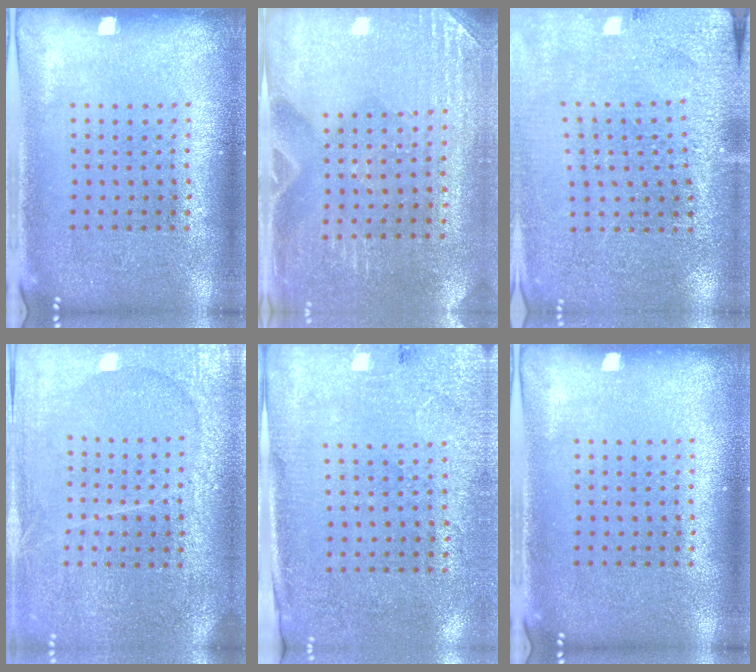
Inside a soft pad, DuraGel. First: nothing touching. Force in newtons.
{"total": 2.9, "press": 2.8, "slide": 0.9}
{"total": 2.8, "press": 2.8, "slide": 0.1}
{"total": 3.6, "press": 3.3, "slide": 1.6}
{"total": 2.7, "press": 2.3, "slide": 1.5}
{"total": 0.0}